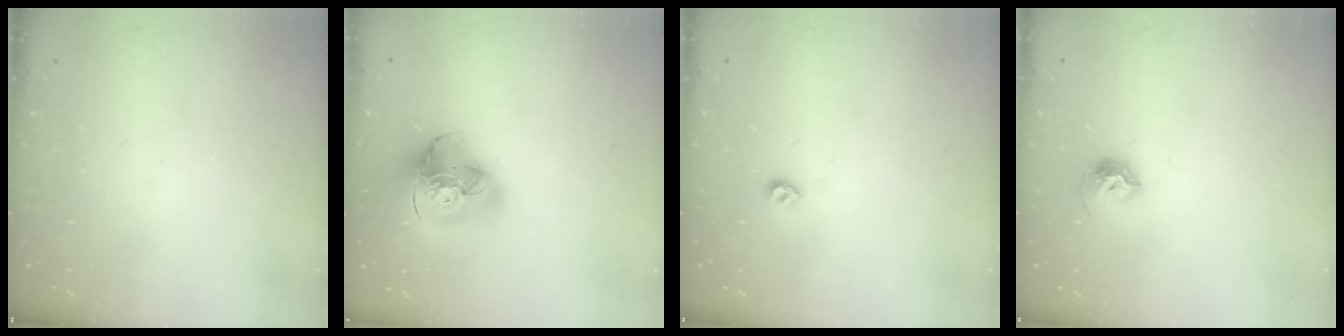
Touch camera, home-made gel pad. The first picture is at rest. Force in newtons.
{"total": 19.0, "press": 18.8, "slide": 2.2}
{"total": 4.9, "press": 4.8, "slide": 0.8}
{"total": 8.4, "press": 8.3, "slide": 0.9}